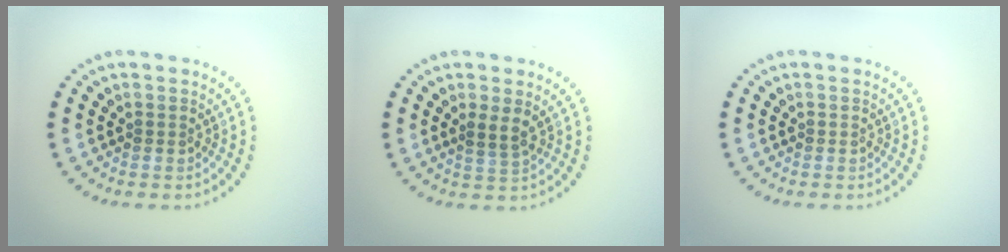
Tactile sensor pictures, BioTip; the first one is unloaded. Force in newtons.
{"total": 1.6, "press": 1.3, "slide": 0.9}
{"total": 0.0}